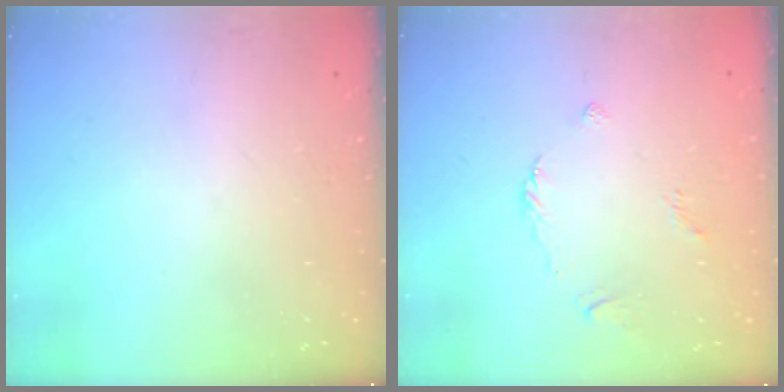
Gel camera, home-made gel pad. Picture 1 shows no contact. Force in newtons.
{"total": 3.4, "press": 3.3, "slide": 0.7}